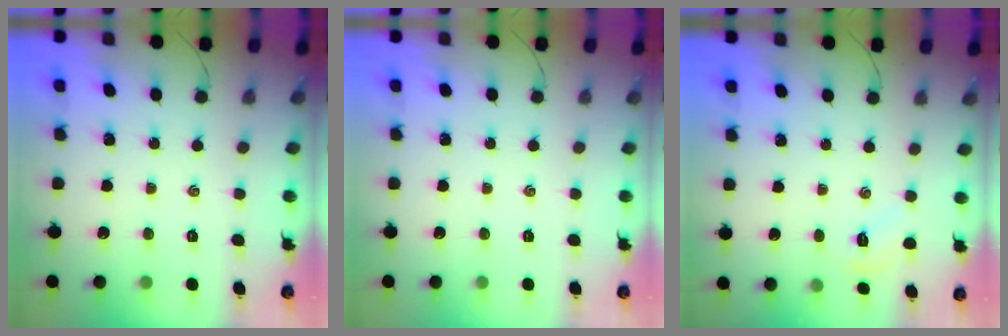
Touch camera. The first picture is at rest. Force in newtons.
{"total": 0.0}
{"total": 4.7, "press": 4.5, "slide": 1.2}